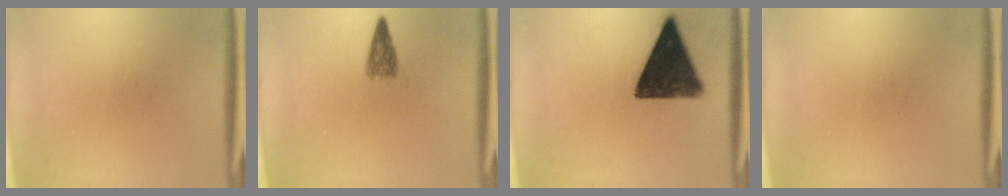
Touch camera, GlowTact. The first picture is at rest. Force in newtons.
{"total": 2.5}
{"total": 13.9}
{"total": 0.0}